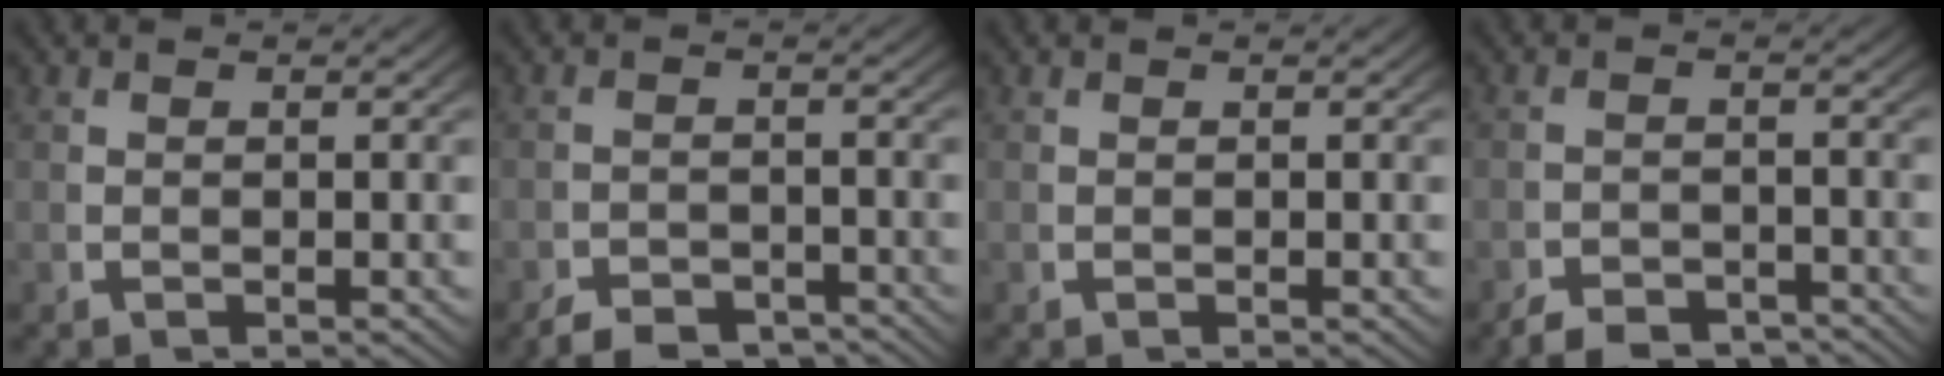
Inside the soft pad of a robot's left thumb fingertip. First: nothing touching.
{"total": 3.8, "force": [-3.3, 1.4, 1.1], "torque": [-0.003, -0.015, -0.056]}
{"total": 0.0}
{"total": 3.8, "force": [-3.4, 1.3, 1.1], "torque": [-0.002, -0.013, -0.058]}